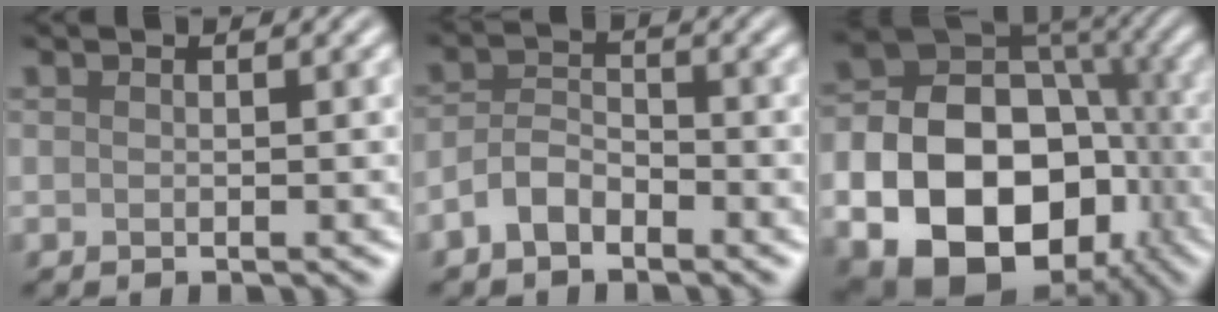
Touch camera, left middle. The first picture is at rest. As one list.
[{"total": 3.0, "force": [-1.9, 1.5, 1.7], "torque": [-0.030, 0.009, -0.044]}, {"total": 18.7, "force": [-5.7, 13.9, 11.0], "torque": [-0.176, -0.035, -0.098]}]